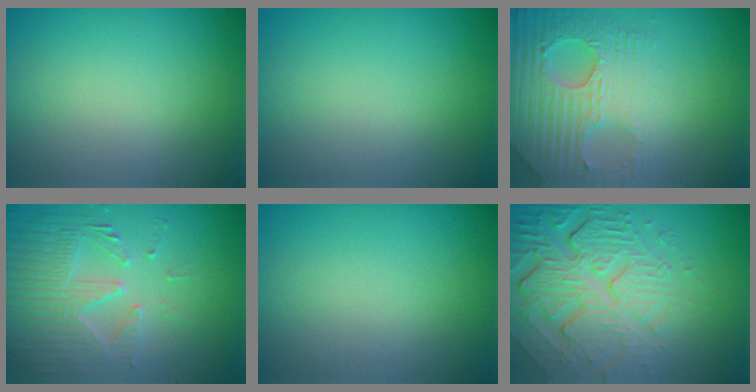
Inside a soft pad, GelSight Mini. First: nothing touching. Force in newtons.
{"total": 0.0}
{"total": 7.7, "press": 5.5, "slide": 5.4}
{"total": 4.6, "press": 4.2, "slide": 1.9}
{"total": 0.0}
{"total": 7.6, "press": 5.4, "slide": 5.3}